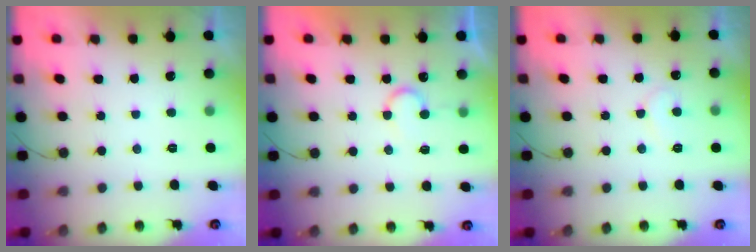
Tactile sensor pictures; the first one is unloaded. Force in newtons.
{"total": 7.3, "press": 7.3, "slide": 0.3}
{"total": 6.3, "press": 6.3, "slide": 0.4}